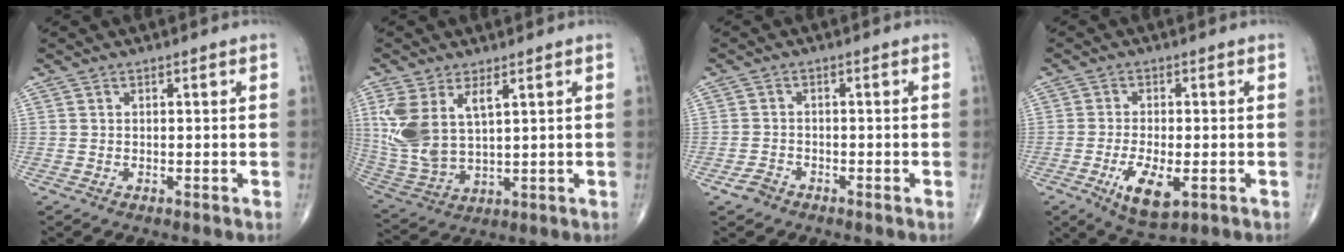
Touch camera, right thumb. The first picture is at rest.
{"total": 11.9, "force": [4.1, 5.9, 9.5], "torque": [-0.205, -0.013, 0.098]}
{"total": 2.3, "force": [-1.6, 1.5, 0.6], "torque": [-0.014, 0.008, -0.029]}
{"total": 7.8, "force": [-2.7, 3.1, 6.6], "torque": [-0.121, -0.010, -0.040]}